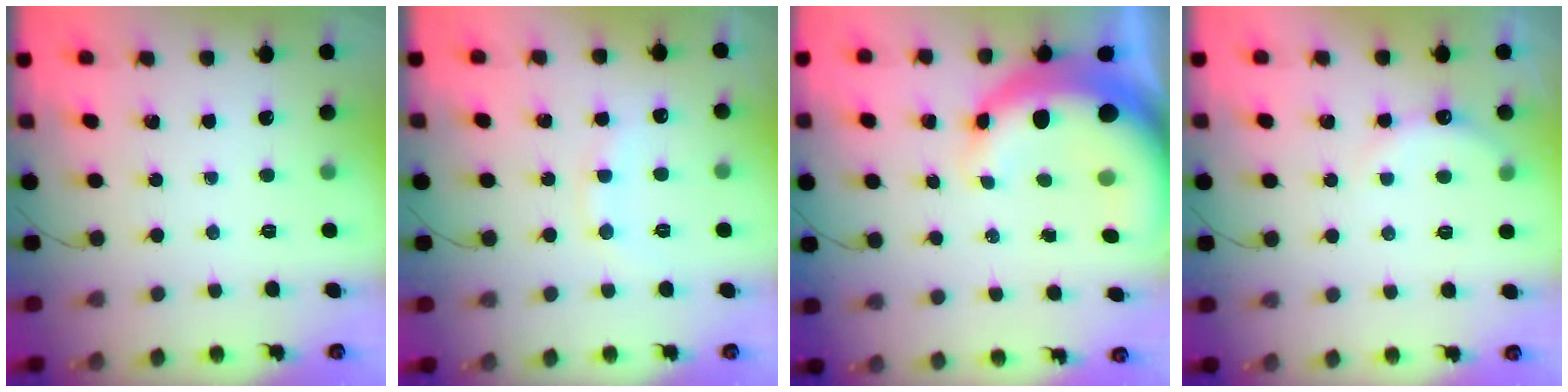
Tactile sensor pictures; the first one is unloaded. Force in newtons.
{"total": 9.2, "press": 9.1, "slide": 1.2}
{"total": 13.6, "press": 13.4, "slide": 2.6}
{"total": 5.2, "press": 5.0, "slide": 1.4}